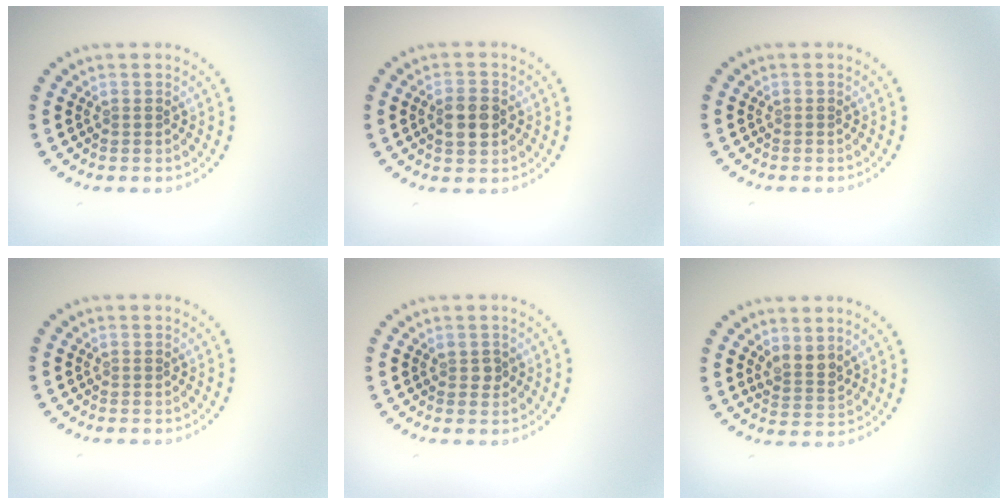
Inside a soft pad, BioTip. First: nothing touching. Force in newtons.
{"total": 2.9, "press": 2.8, "slide": 0.3}
{"total": 0.0}
{"total": 0.0}
{"total": 0.9, "press": 0.8, "slide": 0.2}
{"total": 2.1, "press": 1.7, "slide": 1.1}